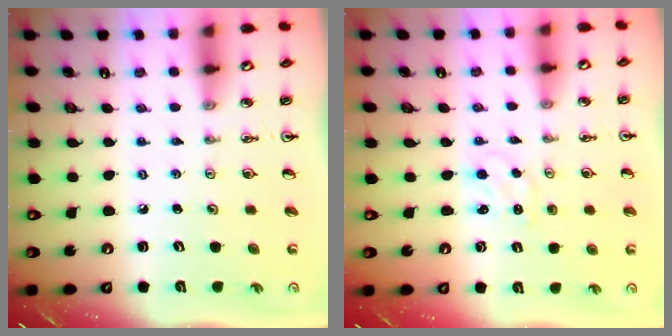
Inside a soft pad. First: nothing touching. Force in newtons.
{"total": 1.5, "press": 1.5, "slide": 0.2}